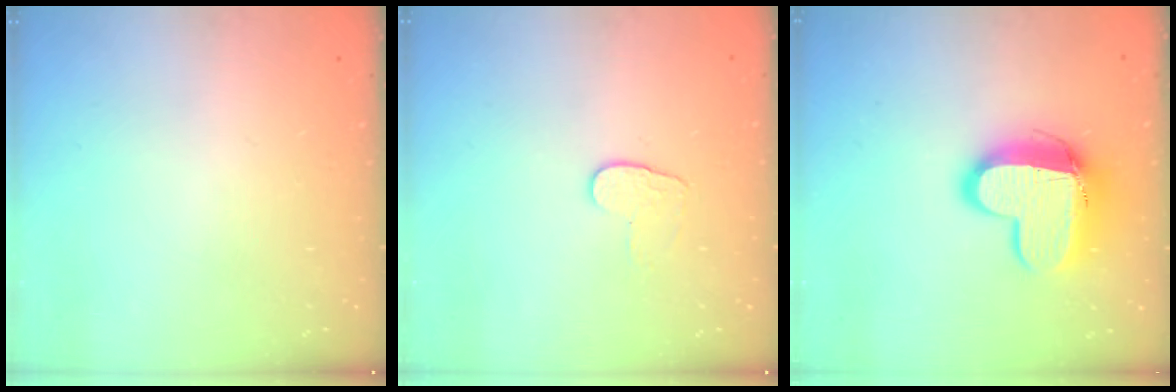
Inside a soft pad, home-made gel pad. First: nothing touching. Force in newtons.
{"total": 5.3, "press": 5.3, "slide": 0.5}
{"total": 14.1, "press": 14.1, "slide": 1.1}